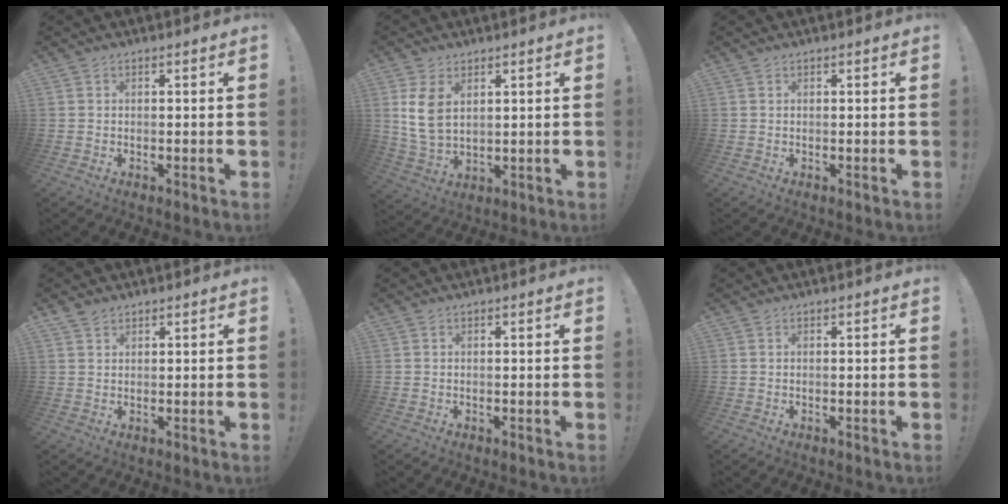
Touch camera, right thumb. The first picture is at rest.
{"total": 8.2, "force": [3.2, 5.0, 5.6], "torque": [-0.104, -0.017, 0.060]}
{"total": 0.0}
{"total": 2.0, "force": [1.6, 1.0, 0.6], "torque": [-0.013, -0.004, 0.030]}
{"total": 0.0}
{"total": 0.0}